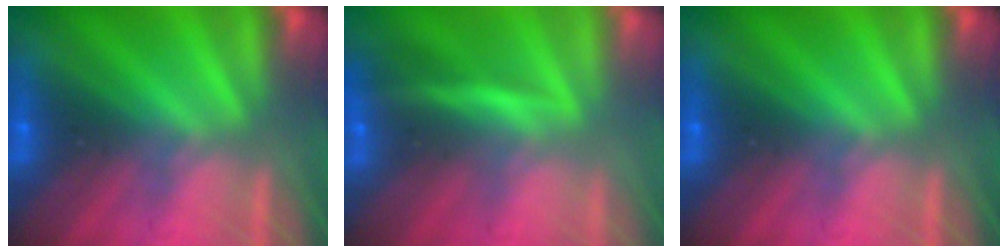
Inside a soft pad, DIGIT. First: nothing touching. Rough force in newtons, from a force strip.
{"total": 3.1}
{"total": 0.0}